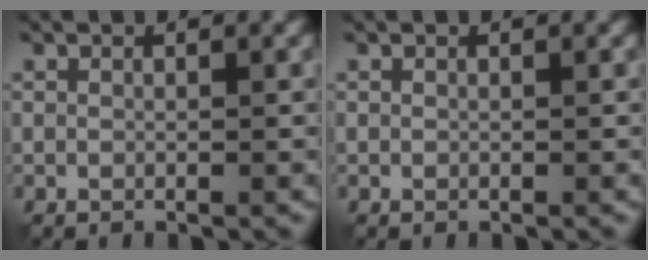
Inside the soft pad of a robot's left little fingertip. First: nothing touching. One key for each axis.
{"total": 0.0}